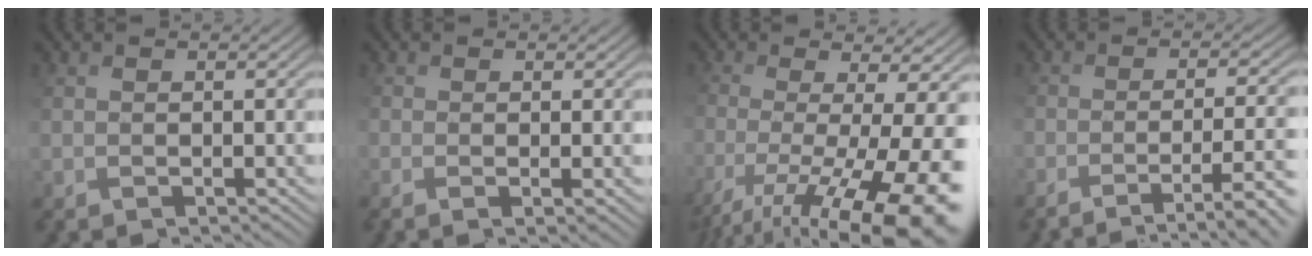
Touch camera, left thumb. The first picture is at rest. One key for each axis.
{"total": 2.7, "fx": -0.7, "fy": 1.0, "fz": 2.4, "tx": -0.043, "ty": -0.008, "tz": -0.004}
{"total": 14.4, "fx": -6.8, "fy": 4.2, "fz": 11.9, "tx": -0.219, "ty": -0.015, "tz": -0.083}
{"total": 8.6, "fx": -4.8, "fy": 2.5, "fz": 6.6, "tx": -0.100, "ty": 0.001, "tz": -0.053}